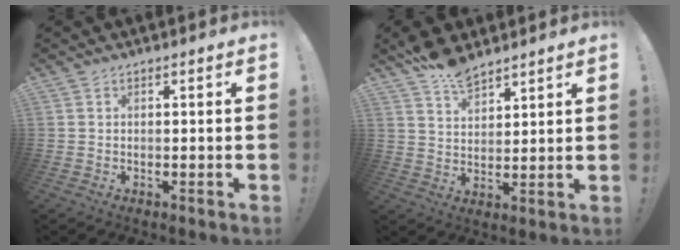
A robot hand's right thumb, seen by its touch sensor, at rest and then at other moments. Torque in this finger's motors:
{"motor_torque": [0.07, 1.58, 0.03, 0.10, 0.01]}